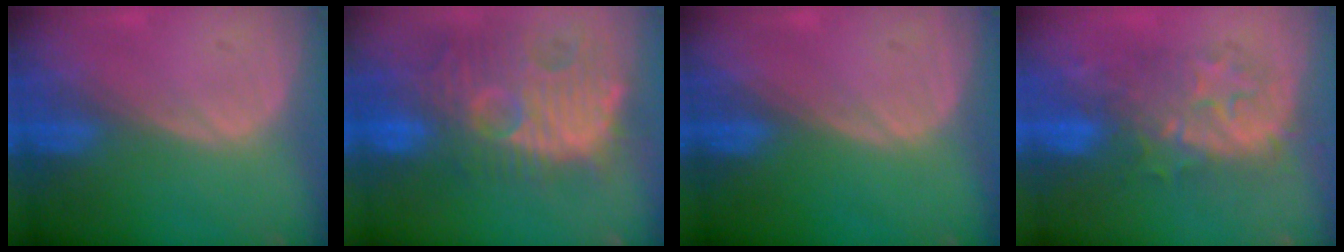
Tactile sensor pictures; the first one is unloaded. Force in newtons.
{"total": 13.5, "press": 12.4, "slide": 5.3}
{"total": 0.0}
{"total": 8.3, "press": 8.3, "slide": 0.1}